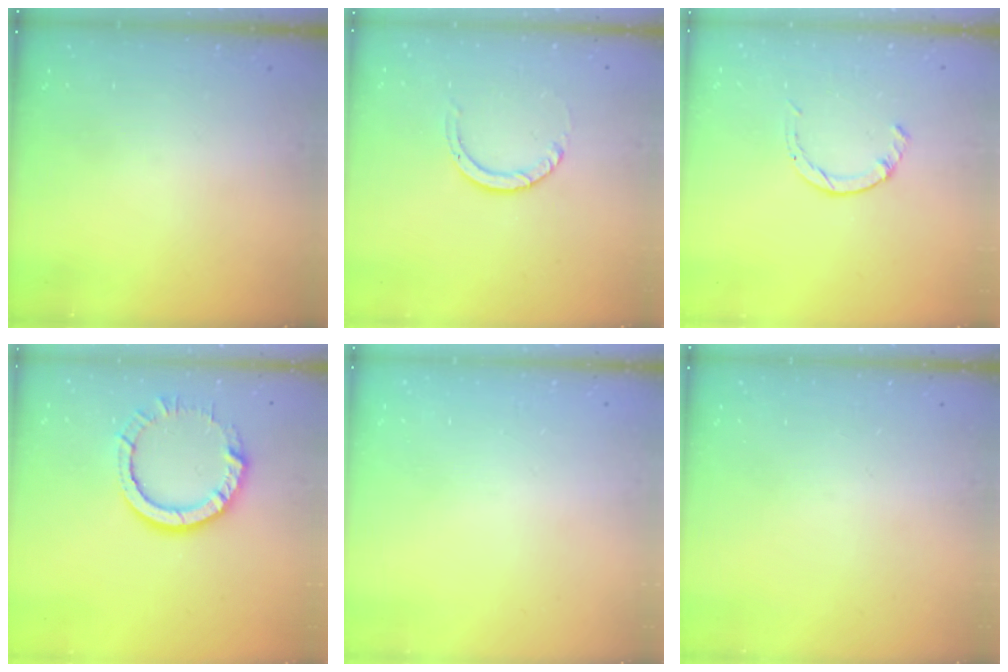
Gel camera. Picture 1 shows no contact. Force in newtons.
{"total": 4.0, "press": 4.0, "slide": 0.2}
{"total": 1.7, "press": 1.7, "slide": 0.2}
{"total": 9.8, "press": 9.8, "slide": 0.4}
{"total": 2.7, "press": 2.7, "slide": 0.2}
{"total": 0.0}